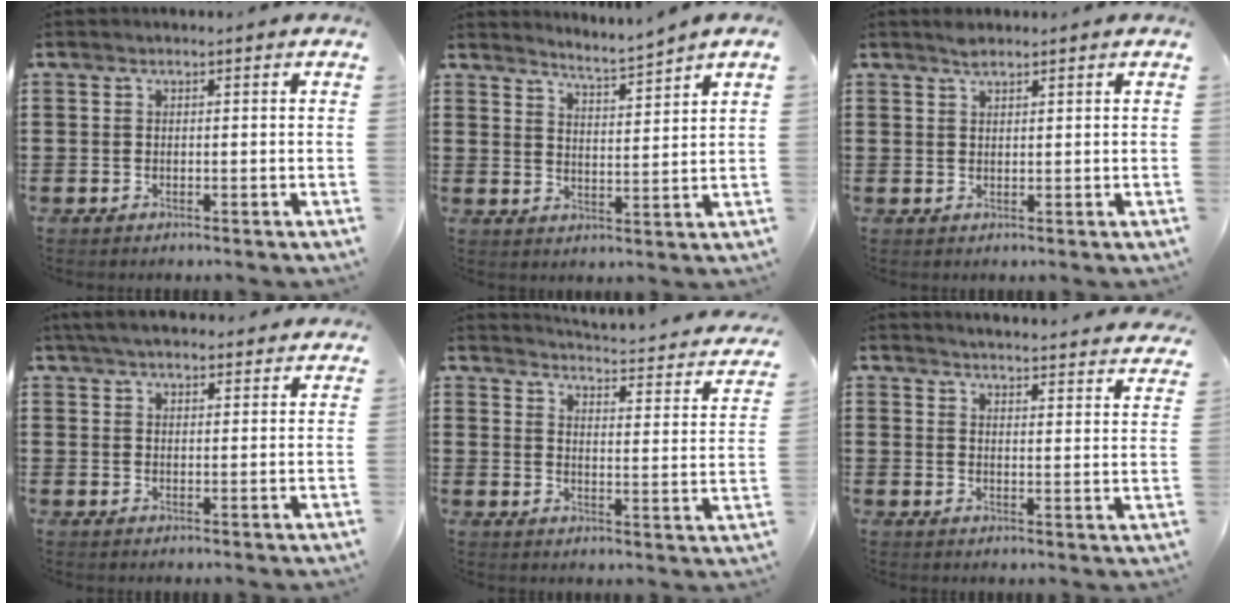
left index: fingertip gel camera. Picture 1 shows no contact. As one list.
[{"total": 3.5, "force": [3.3, -1.2, 0.3], "torque": [-0.020, -0.026, 0.054]}, {"total": 1.7, "force": [1.4, 0.5, 0.8], "torque": [-0.019, 0.001, 0.026]}, {"total": 4.1, "force": [3.8, 0.8, 1.3], "torque": [-0.035, -0.003, 0.073]}, {"total": 2.5, "force": [2.3, -0.4, 0.7], "torque": [-0.027, -0.034, 0.027]}, {"total": 3.7, "force": [3.6, -0.7, 0.3], "torque": [-0.015, -0.033, 0.060]}]